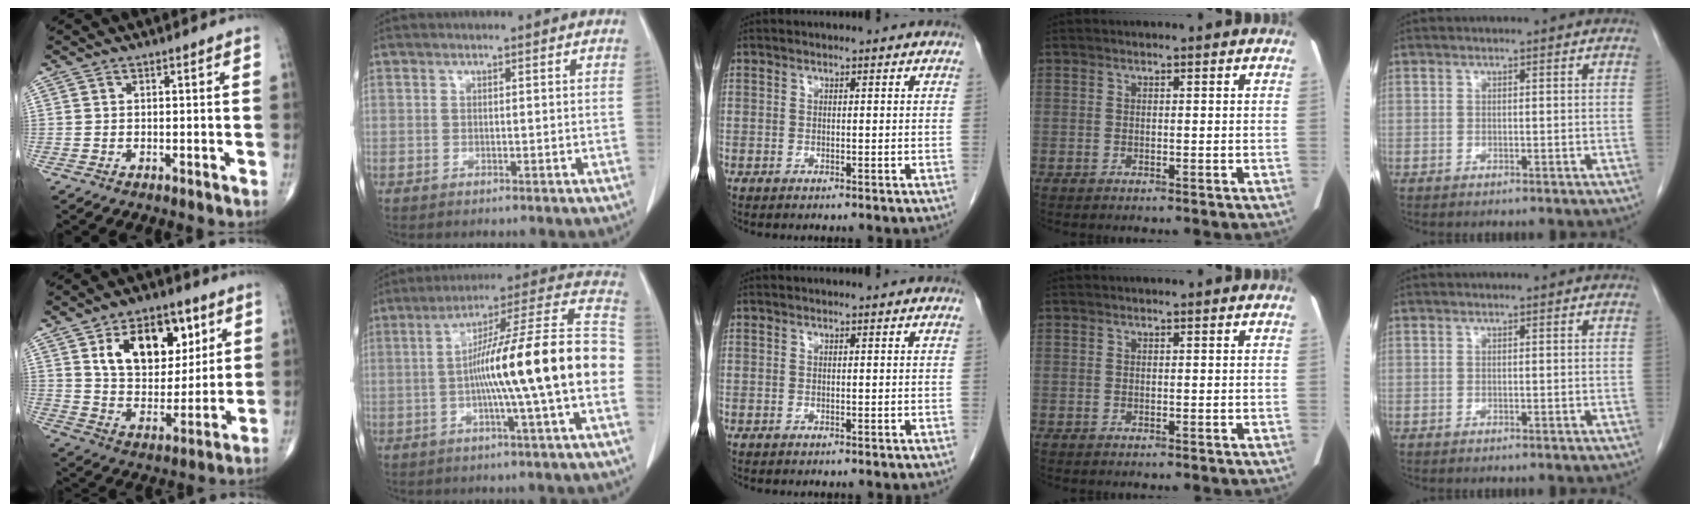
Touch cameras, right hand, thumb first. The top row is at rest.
{"thumb": {"total": 18.1, "force": [7.3, 11.1, 12.4], "torque": [-0.137, -0.027, 0.129]}, "index": {"total": 20.6, "force": [-2.5, -0.3, 20.4], "torque": [-0.293, 0.028, -0.051]}}